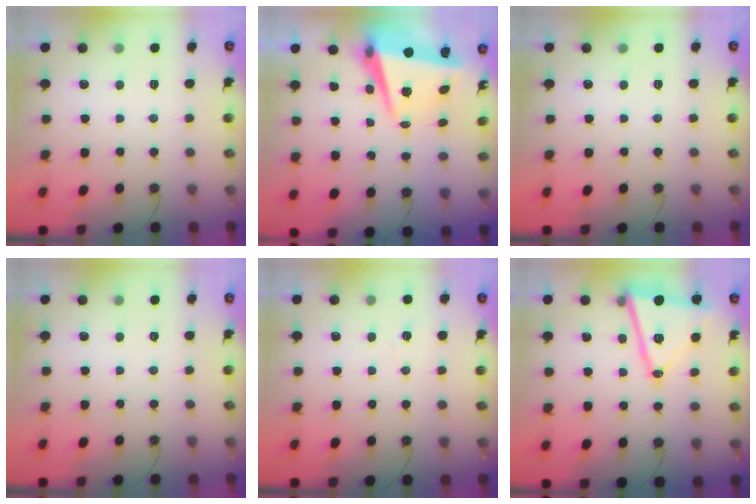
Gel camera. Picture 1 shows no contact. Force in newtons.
{"total": 8.3, "press": 8.0, "slide": 2.2}
{"total": 0.0}
{"total": 0.0}
{"total": 3.3, "press": 3.0, "slide": 1.4}
{"total": 14.8, "press": 14.6, "slide": 2.5}